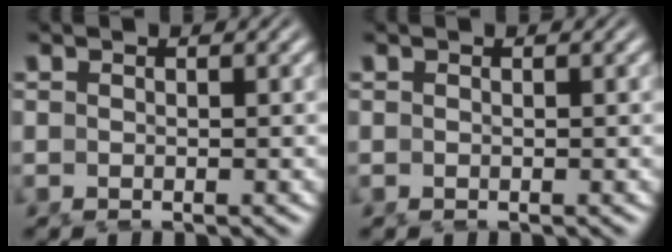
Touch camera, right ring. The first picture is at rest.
{"total": 0.0}